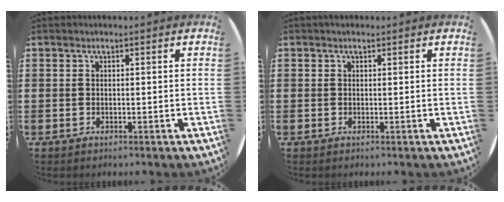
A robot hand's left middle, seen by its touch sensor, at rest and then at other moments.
{"total": 0.0}